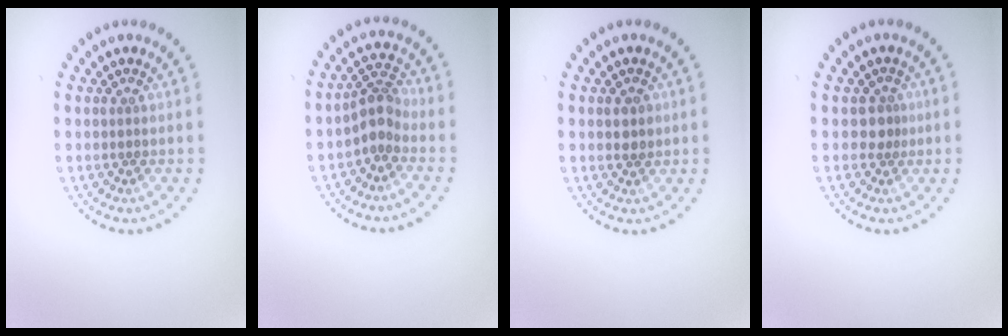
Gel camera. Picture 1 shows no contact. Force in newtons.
{"total": 2.5, "press": 1.9, "slide": 1.6}
{"total": 1.4, "press": 1.4, "slide": 0.3}
{"total": 1.2, "press": 0.8, "slide": 0.9}